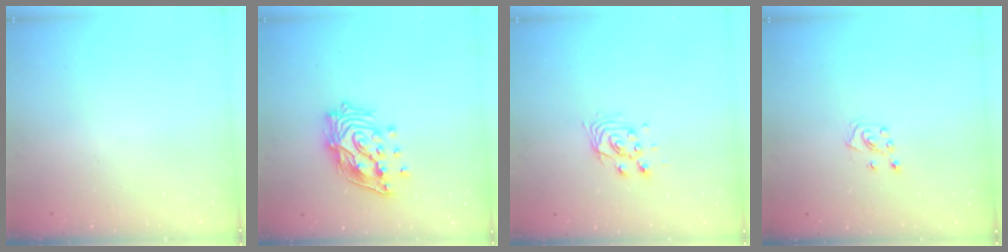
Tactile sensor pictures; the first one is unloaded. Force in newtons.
{"total": 16.3, "press": 16.2, "slide": 2.1}
{"total": 7.6, "press": 7.6, "slide": 0.5}
{"total": 5.3, "press": 5.3, "slide": 0.5}